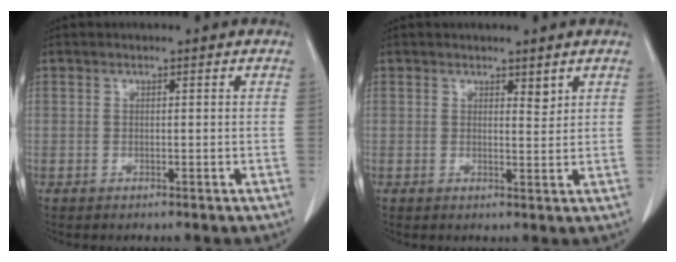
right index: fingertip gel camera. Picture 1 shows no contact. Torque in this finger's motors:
{"motor_torque": [-0.08, -0.07, 0.00, 0.00]}